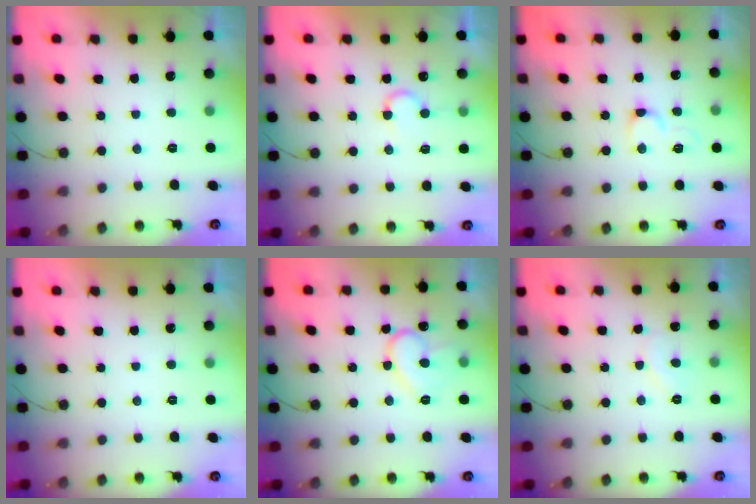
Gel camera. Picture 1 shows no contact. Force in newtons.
{"total": 6.1, "press": 6.0, "slide": 0.6}
{"total": 4.9, "press": 4.8, "slide": 0.5}
{"total": 1.8, "press": 1.8, "slide": 0.1}
{"total": 11.7, "press": 11.6, "slide": 0.9}
{"total": 4.8, "press": 4.8, "slide": 0.4}